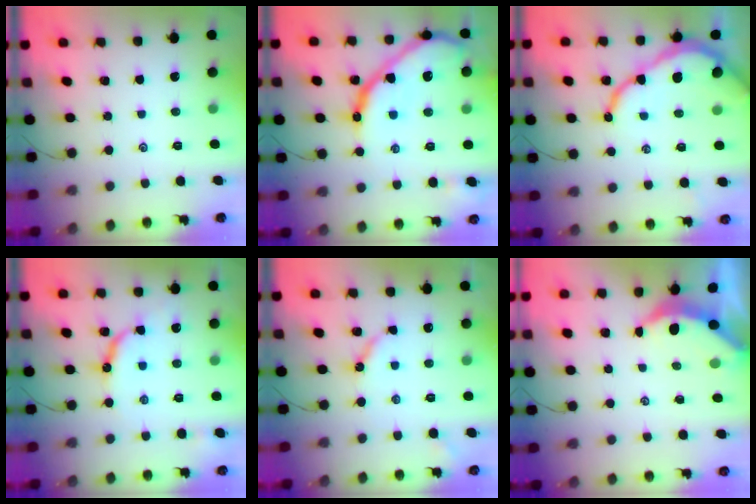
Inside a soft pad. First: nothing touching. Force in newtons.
{"total": 19.6, "press": 19.5, "slide": 2.0}
{"total": 11.4, "press": 11.3, "slide": 1.3}
{"total": 9.4, "press": 9.4, "slide": 0.9}
{"total": 6.8, "press": 6.7, "slide": 0.6}
{"total": 3.6, "press": 3.6, "slide": 0.4}